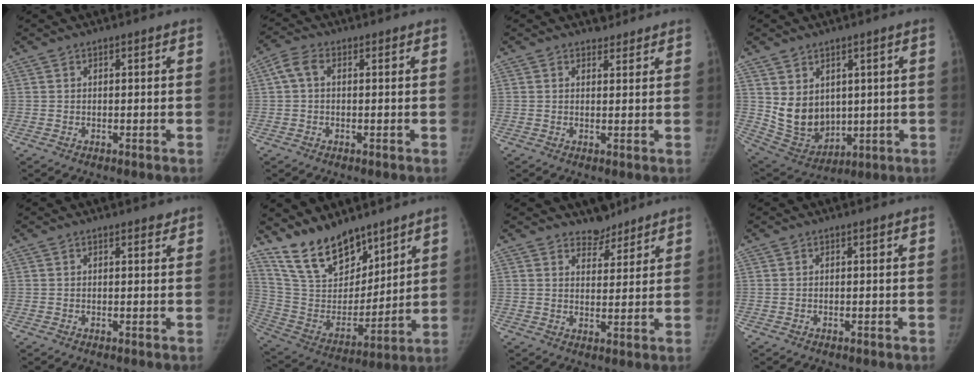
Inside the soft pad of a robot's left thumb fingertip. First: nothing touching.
{"total": 3.5, "force": [0.7, 2.1, 2.6], "torque": [-0.051, 0.011, 0.010]}
{"total": 2.3, "force": [2.0, 1.1, 0.0], "torque": [0.014, -0.014, 0.025]}
{"total": 10.5, "force": [2.2, 8.4, 6.0], "torque": [-0.076, -0.028, 0.074]}
{"total": 1.4, "force": [1.1, 0.6, 0.6], "torque": [-0.003, -0.005, 0.013]}
{"total": 17.6, "force": [13.6, 8.1, 7.6], "torque": [-0.093, -0.071, 0.261]}
{"total": 4.6, "force": [4.0, 2.2, 0.5], "torque": [0.019, -0.032, 0.065]}
{"total": 0.0}